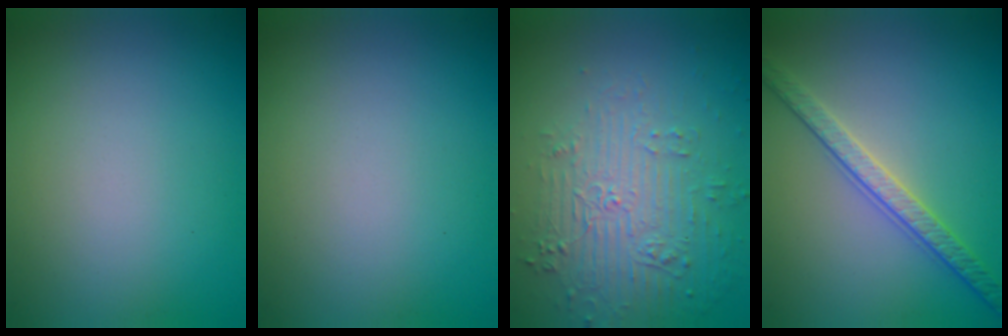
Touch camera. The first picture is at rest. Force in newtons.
{"total": 0.0}
{"total": 5.4, "press": 3.5, "slide": 4.1}
{"total": 3.3, "press": 3.2, "slide": 1.0}